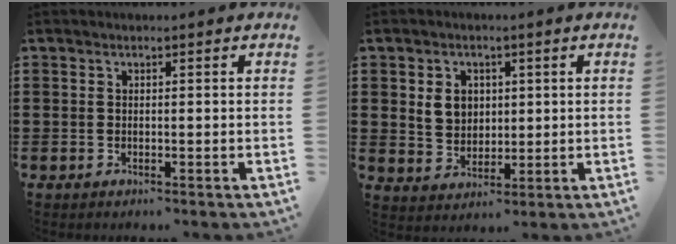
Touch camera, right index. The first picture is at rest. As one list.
[{"total": 4.7, "force": [1.2, 4.0, 2.3], "torque": [-0.053, 0.010, 0.018]}]